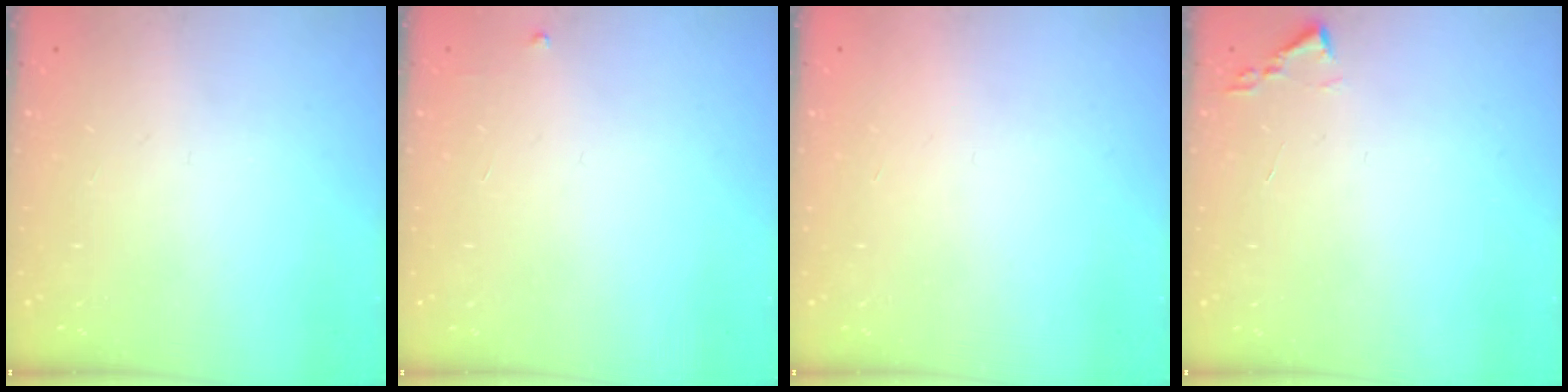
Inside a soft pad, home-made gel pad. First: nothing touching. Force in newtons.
{"total": 2.6, "press": 2.6, "slide": 0.4}
{"total": 1.5, "press": 1.5, "slide": 0.1}
{"total": 1.9, "press": 1.8, "slide": 0.3}